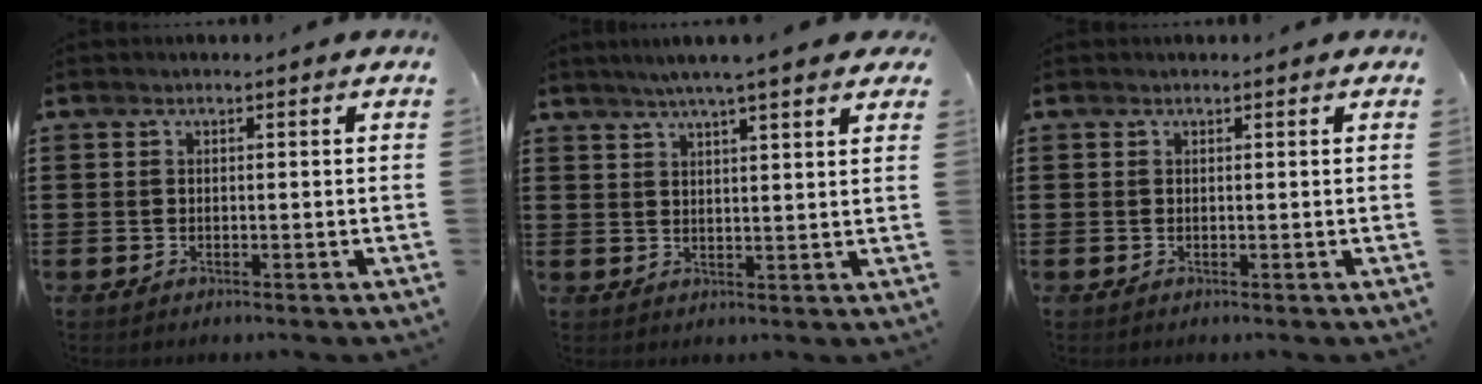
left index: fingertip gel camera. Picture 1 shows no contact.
{"total": 4.4, "force": [3.6, 0.2, 2.6], "torque": [-0.059, -0.002, 0.063]}
{"total": 0.0}